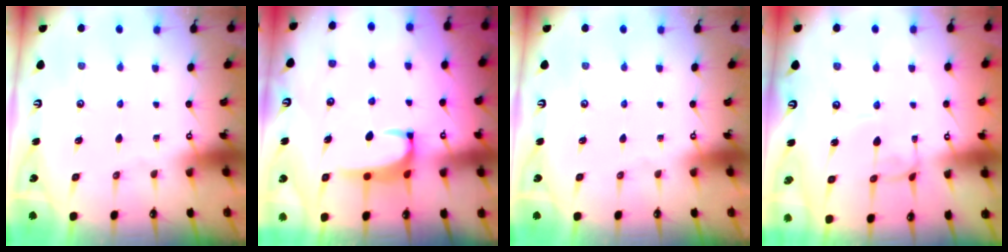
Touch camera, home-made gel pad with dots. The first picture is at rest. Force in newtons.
{"total": 2.0, "press": 1.9, "slide": 0.6}
{"total": 0.0}
{"total": 1.9, "press": 1.9, "slide": 0.3}